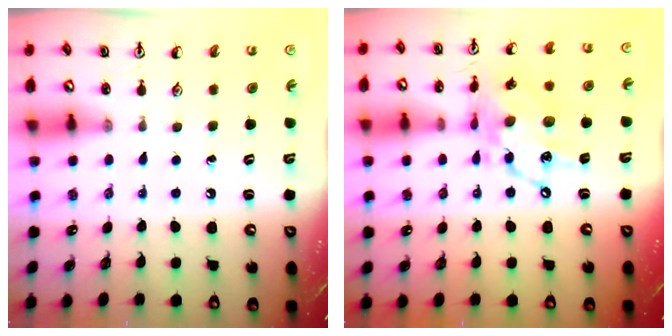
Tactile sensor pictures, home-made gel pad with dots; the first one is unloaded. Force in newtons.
{"total": 14.0, "press": 13.9, "slide": 1.2}